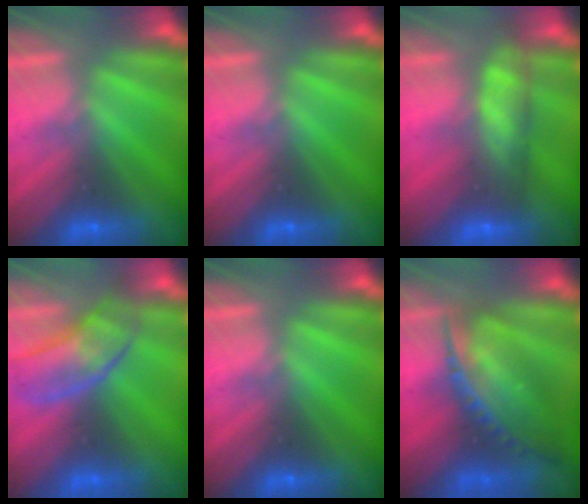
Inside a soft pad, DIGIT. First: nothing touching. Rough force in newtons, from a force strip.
{"total": 0.0}
{"total": 8.7}
{"total": 2.8}
{"total": 0.0}
{"total": 7.1}